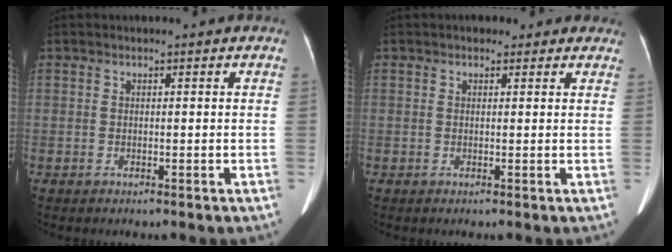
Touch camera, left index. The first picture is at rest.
{"total": 2.7, "force": [1.8, 2.0, 0.5], "torque": [0.009, 0.011, 0.016]}